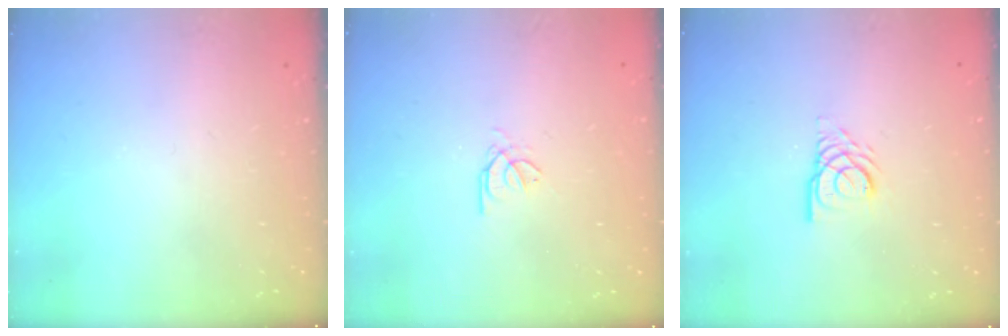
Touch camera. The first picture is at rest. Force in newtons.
{"total": 0.7, "press": 0.6, "slide": 0.4}
{"total": 5.7, "press": 5.7, "slide": 0.6}